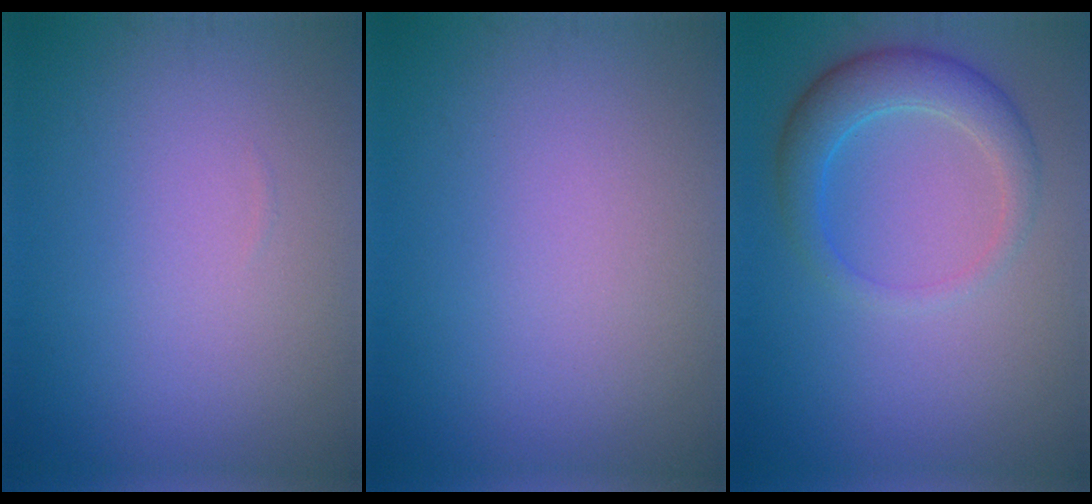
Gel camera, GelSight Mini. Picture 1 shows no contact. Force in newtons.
{"total": 0.0}
{"total": 3.9, "press": 3.9, "slide": 0.2}